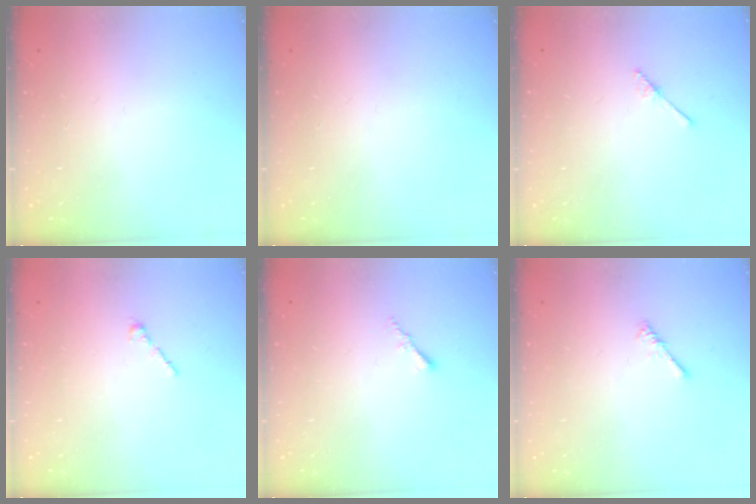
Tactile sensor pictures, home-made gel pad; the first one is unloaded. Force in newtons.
{"total": 0.0}
{"total": 2.5, "press": 2.4, "slide": 0.3}
{"total": 1.7, "press": 1.7, "slide": 0.5}
{"total": 1.5, "press": 1.5, "slide": 0.4}
{"total": 0.0}